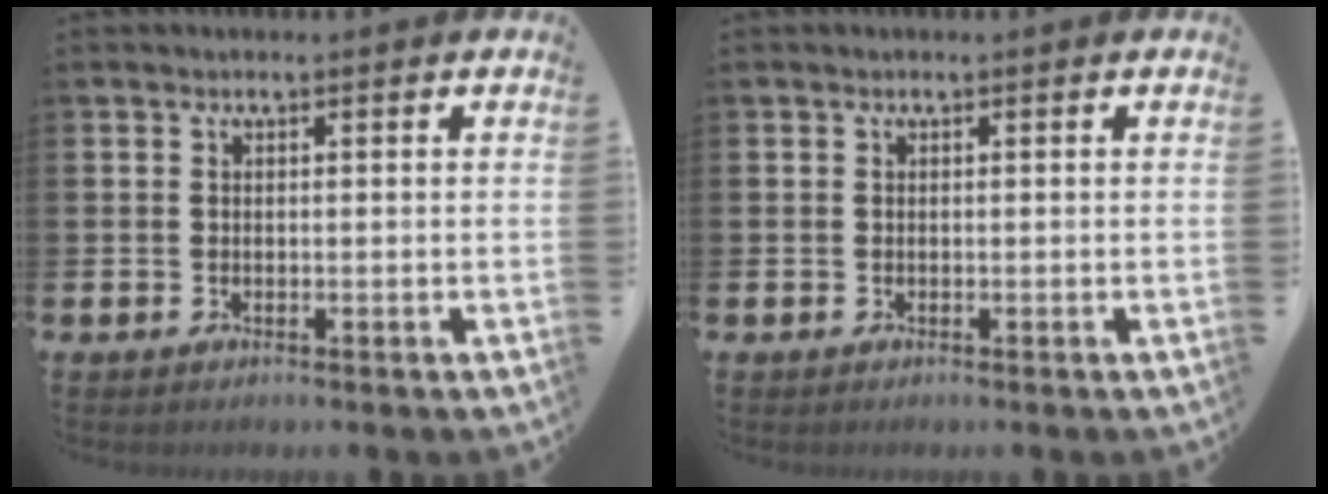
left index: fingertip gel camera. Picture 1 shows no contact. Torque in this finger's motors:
{"motor_torque": [0.00, 0.00, 0.00, 0.00]}